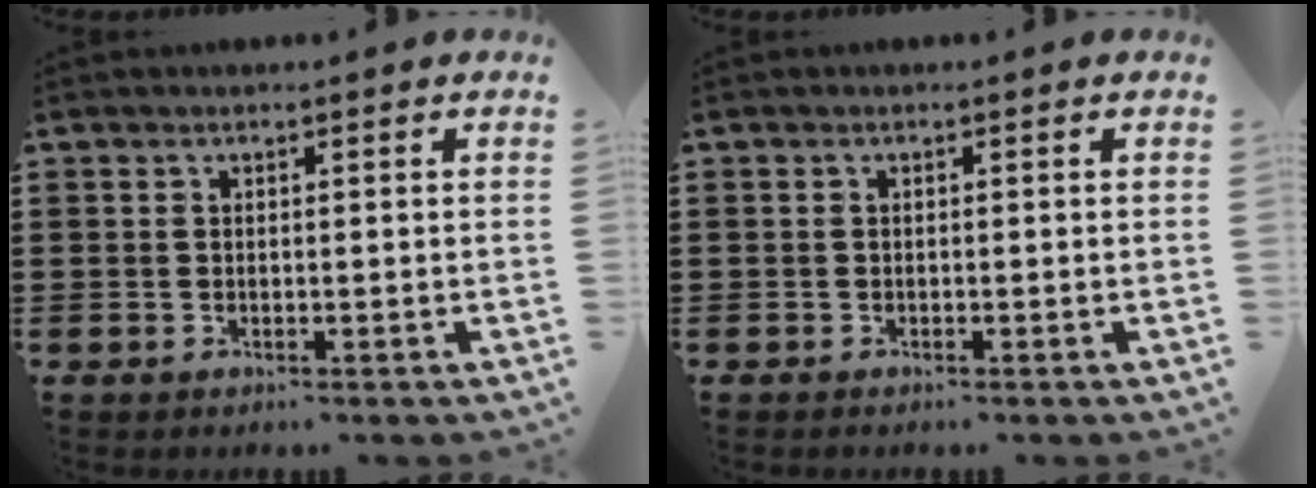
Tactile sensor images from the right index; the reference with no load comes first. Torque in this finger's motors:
{"motor_torque": [0.15, 0.73, -0.09, -0.04]}